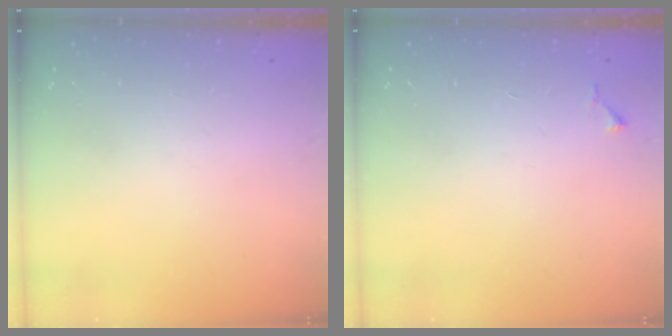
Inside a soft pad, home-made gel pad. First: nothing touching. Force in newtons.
{"total": 4.2, "press": 4.1, "slide": 0.4}